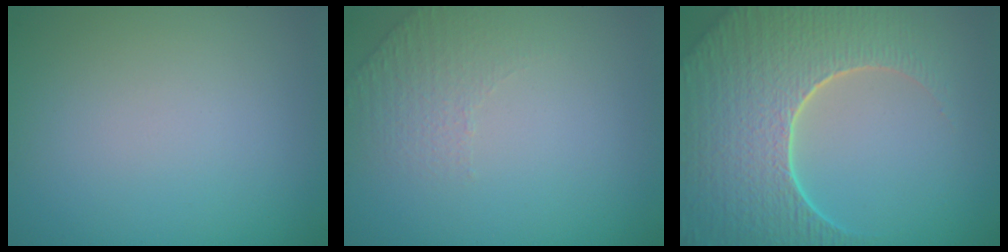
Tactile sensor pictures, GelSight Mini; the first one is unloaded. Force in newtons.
{"total": 1.3, "press": 0.8, "slide": 1.1}
{"total": 9.4, "press": 6.6, "slide": 6.6}